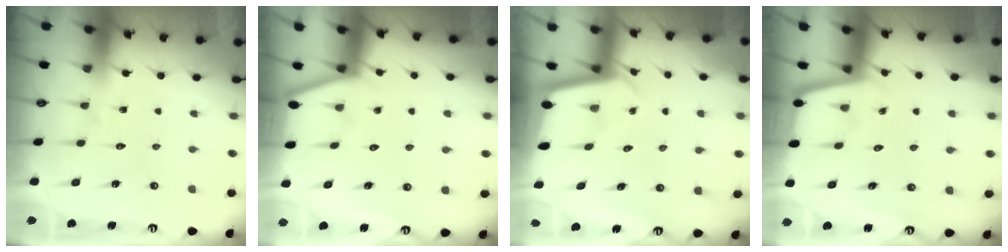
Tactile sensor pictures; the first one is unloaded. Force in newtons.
{"total": 1.9, "press": 1.9, "slide": 0.3}
{"total": 1.9, "press": 1.9, "slide": 0.0}
{"total": 1.7, "press": 1.7, "slide": 0.2}